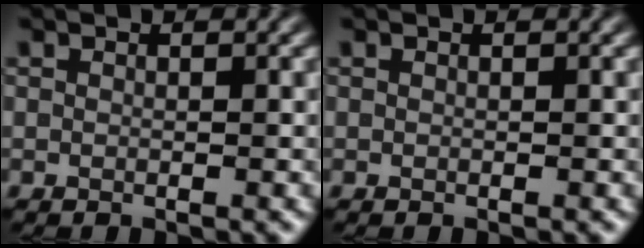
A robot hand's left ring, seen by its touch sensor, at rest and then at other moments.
{"total": 0.0}